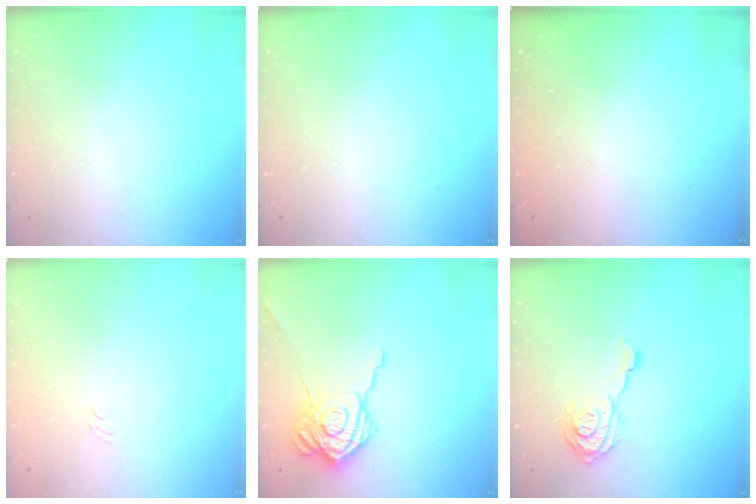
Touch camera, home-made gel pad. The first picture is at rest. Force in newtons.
{"total": 0.0}
{"total": 2.3, "press": 2.2, "slide": 0.7}
{"total": 3.3, "press": 3.1, "slide": 1.2}
{"total": 16.3, "press": 16.2, "slide": 1.3}
{"total": 12.7, "press": 12.6, "slide": 1.8}